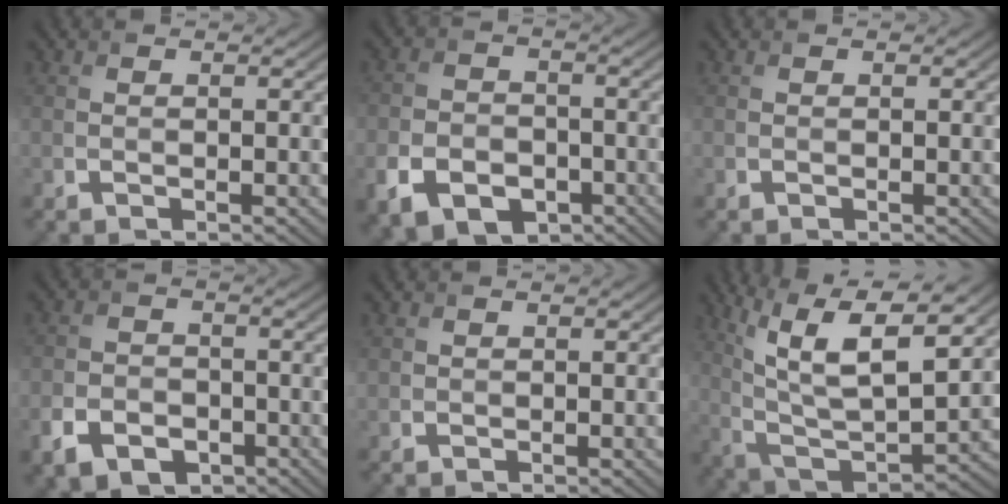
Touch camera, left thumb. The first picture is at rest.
{"total": 8.1, "force": [-4.1, 5.7, 4.1], "torque": [-0.091, -0.022, -0.071]}
{"total": 0.0}
{"total": 6.2, "force": [-3.3, 4.2, 3.2], "torque": [-0.070, -0.014, -0.056]}
{"total": 0.7, "force": [0.2, 0.7, 0.0], "torque": [0.000, -0.004, 0.005]}
{"total": 14.7, "force": [7.3, 5.6, 11.5], "torque": [-0.242, 0.003, 0.127]}